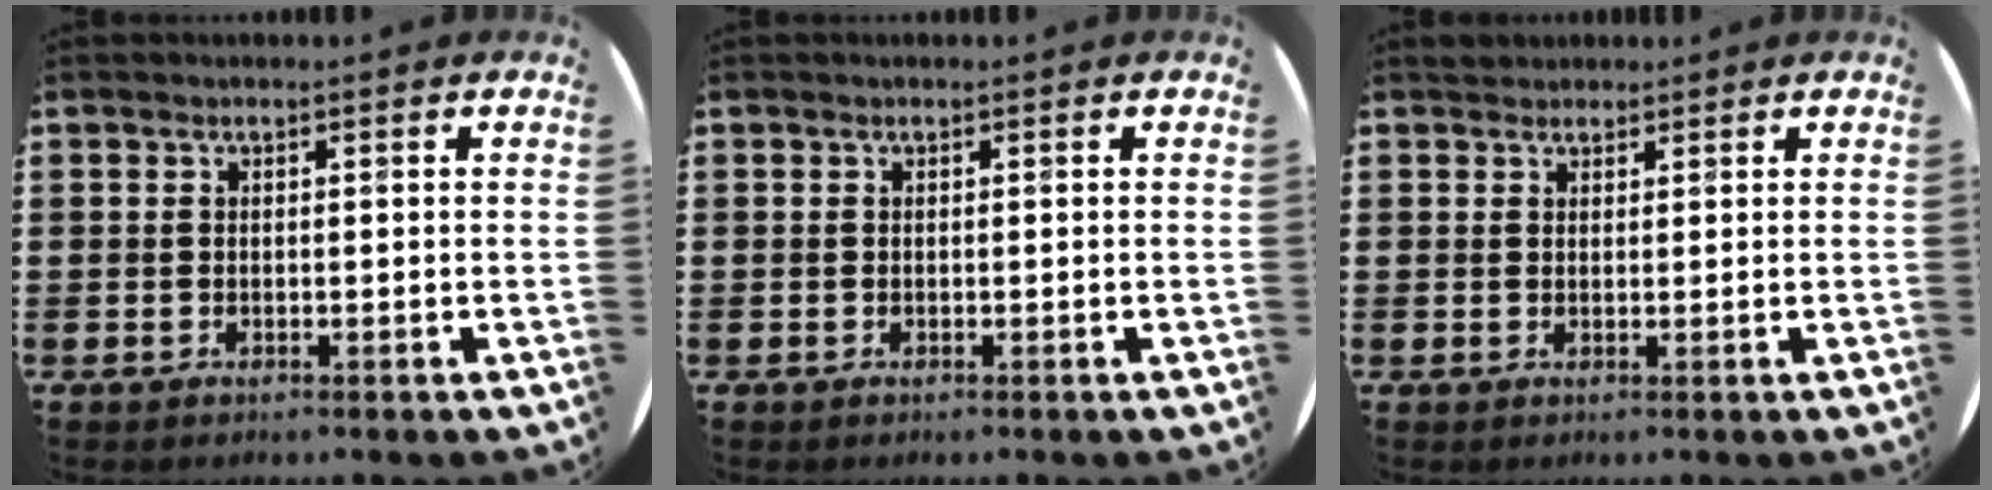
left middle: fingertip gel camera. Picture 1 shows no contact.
{"total": 0.0}
{"total": 1.4, "force": [1.3, 0.5, 0.0], "torque": [0.006, 0.000, 0.025]}